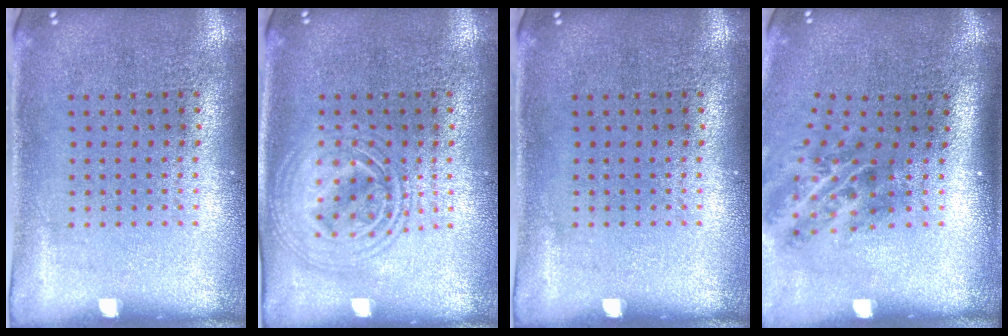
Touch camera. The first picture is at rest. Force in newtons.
{"total": 2.6, "press": 2.6, "slide": 0.3}
{"total": 0.0}
{"total": 2.0, "press": 1.3, "slide": 1.6}